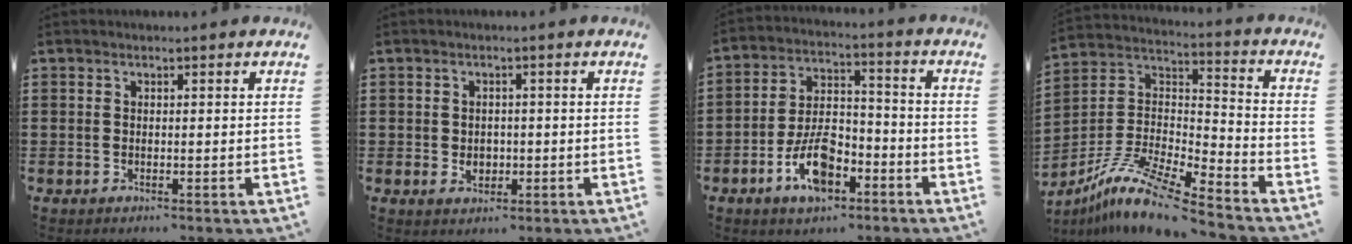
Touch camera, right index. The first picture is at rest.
{"total": 1.9, "force": [-0.2, 1.6, 1.0], "torque": [-0.022, 0.006, -0.006]}
{"total": 9.5, "force": [-4.8, 4.8, 6.7], "torque": [-0.137, 0.011, -0.088]}
{"total": 11.2, "force": [-9.1, 1.2, 6.4], "torque": [-0.137, 0.005, -0.185]}